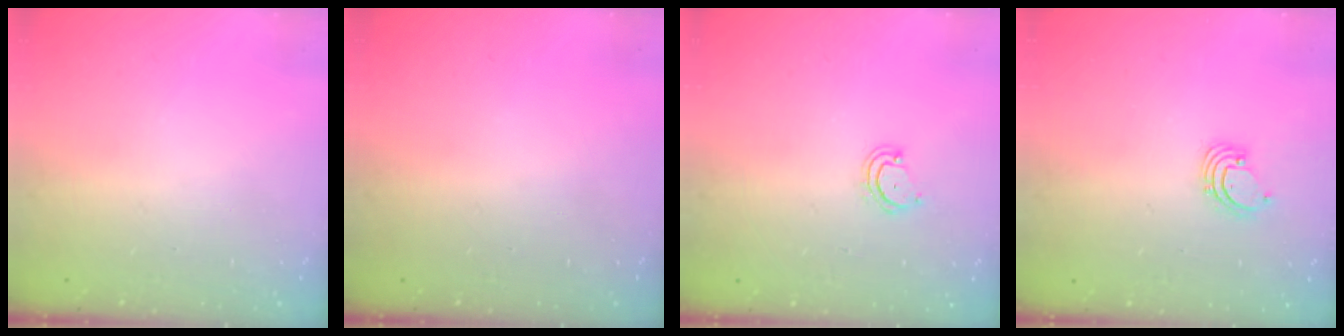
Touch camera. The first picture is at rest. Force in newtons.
{"total": 0.0}
{"total": 3.9, "press": 3.9, "slide": 0.3}
{"total": 1.4, "press": 1.4, "slide": 0.1}